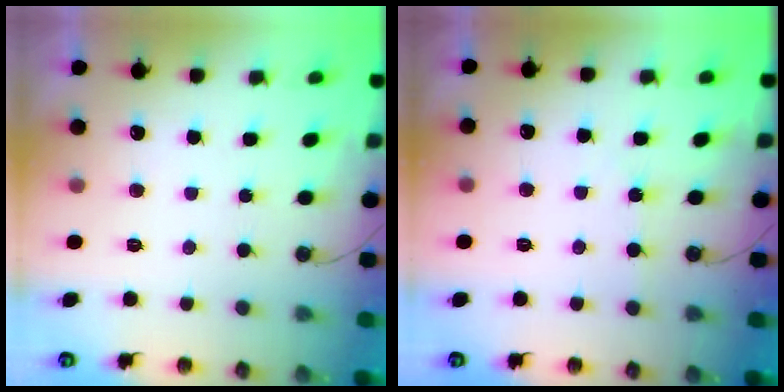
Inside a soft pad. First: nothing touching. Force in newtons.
{"total": 1.5, "press": 1.4, "slide": 0.3}